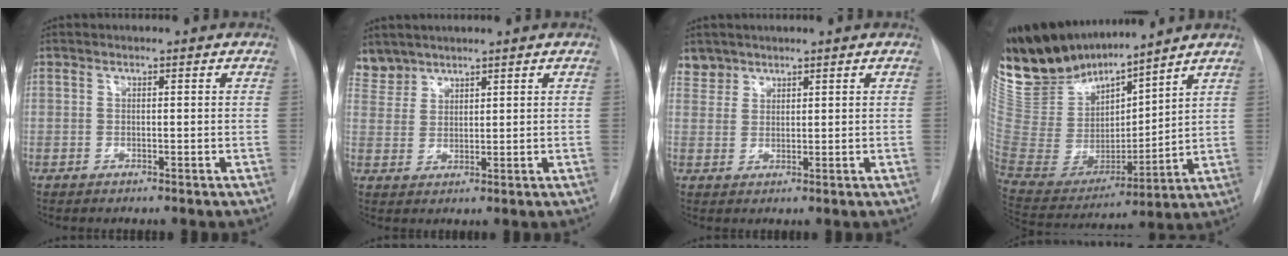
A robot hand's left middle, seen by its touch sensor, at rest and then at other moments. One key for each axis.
{"total": 4.1, "fx": 3.8, "fy": 1.6, "fz": -0.3, "tx": 0.011, "ty": 0.009, "tz": 0.081}
{"total": 2.7, "fx": 2.3, "fy": 1.4, "fz": -0.5, "tx": 0.018, "ty": 0.008, "tz": 0.042}
{"total": 16.8, "fx": 15.5, "fy": 3.4, "fz": 5.4, "tx": -0.118, "ty": -0.013, "tz": 0.315}